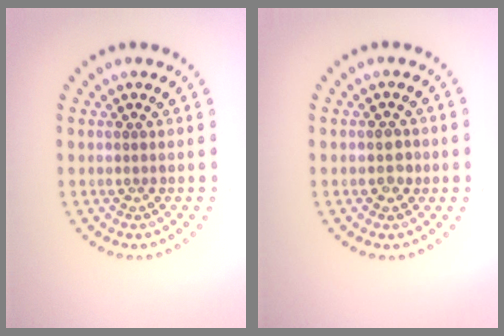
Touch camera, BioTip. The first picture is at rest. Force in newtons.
{"total": 1.6, "press": 1.6, "slide": 0.1}